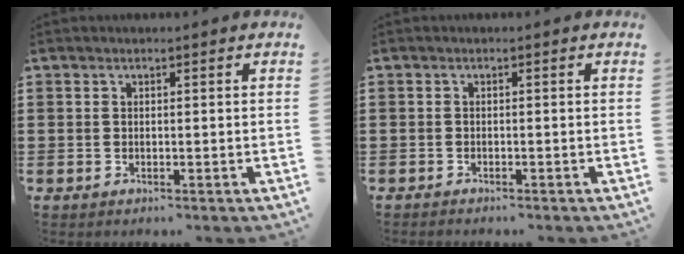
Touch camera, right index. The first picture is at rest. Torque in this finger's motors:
{"motor_torque": [0.03, -0.08, -0.06, 0.01]}